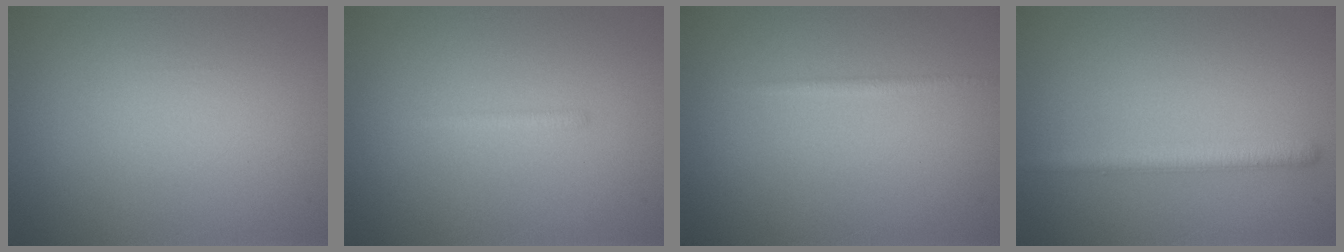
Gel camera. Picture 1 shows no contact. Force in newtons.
{"total": 0.8, "press": 0.8, "slide": 0.1}
{"total": 0.8, "press": 0.8, "slide": 0.0}
{"total": 2.3, "press": 2.3, "slide": 0.1}